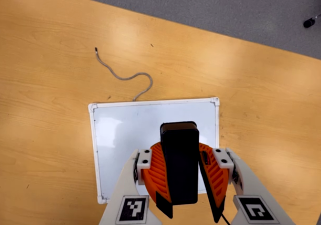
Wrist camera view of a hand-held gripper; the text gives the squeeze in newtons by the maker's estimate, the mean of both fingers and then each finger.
{"total": 10.2, "left": 10.0, "right": 10.4}